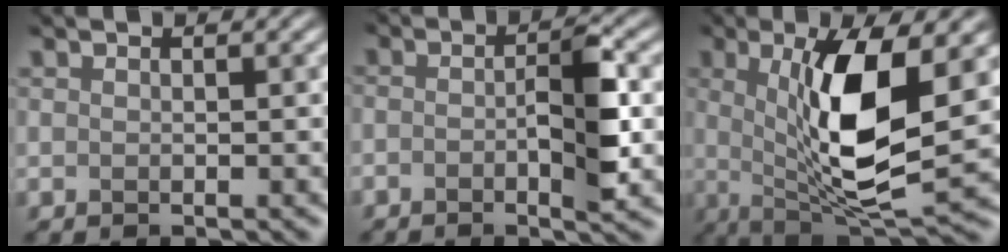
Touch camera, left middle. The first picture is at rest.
{"total": 3.0, "force": [-1.5, -0.5, 2.6], "torque": [-0.069, 0.000, -0.009]}
{"total": 6.8, "force": [0.7, 1.0, 6.7], "torque": [-0.140, -0.014, 0.043]}